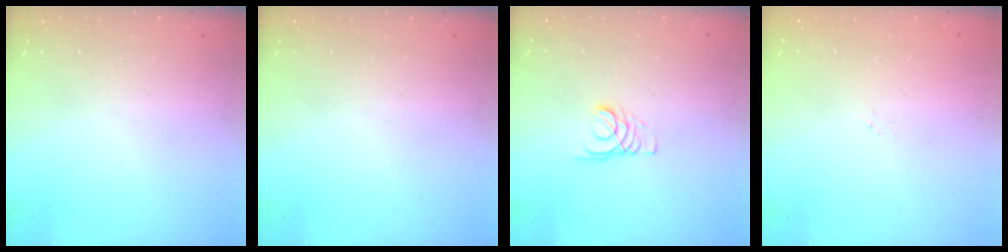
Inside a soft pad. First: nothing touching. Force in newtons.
{"total": 0.0}
{"total": 1.8, "press": 1.7, "slide": 0.1}
{"total": 0.0}